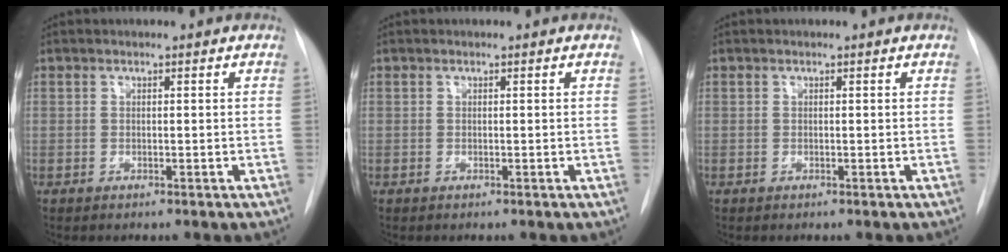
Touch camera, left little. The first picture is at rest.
{"total": 0.0}
{"total": 0.0}